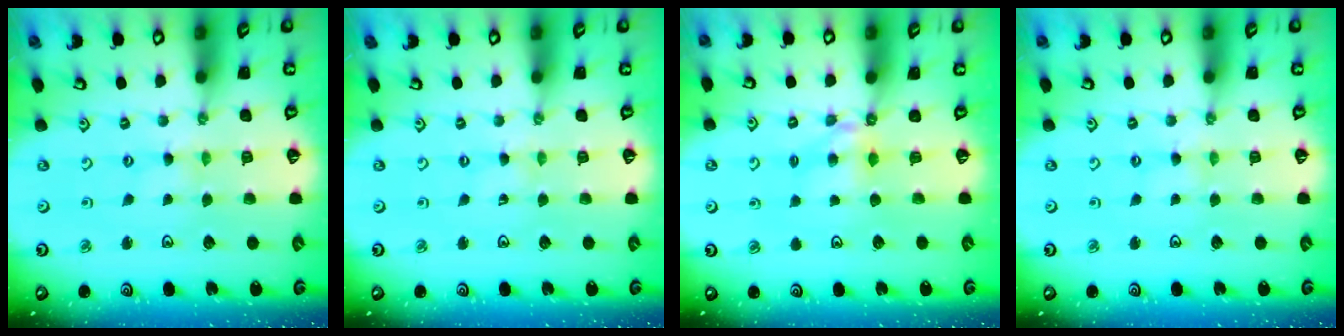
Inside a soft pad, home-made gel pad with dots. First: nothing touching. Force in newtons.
{"total": 0.0}
{"total": 5.3, "press": 5.2, "slide": 0.6}
{"total": 0.7, "press": 0.7, "slide": 0.1}